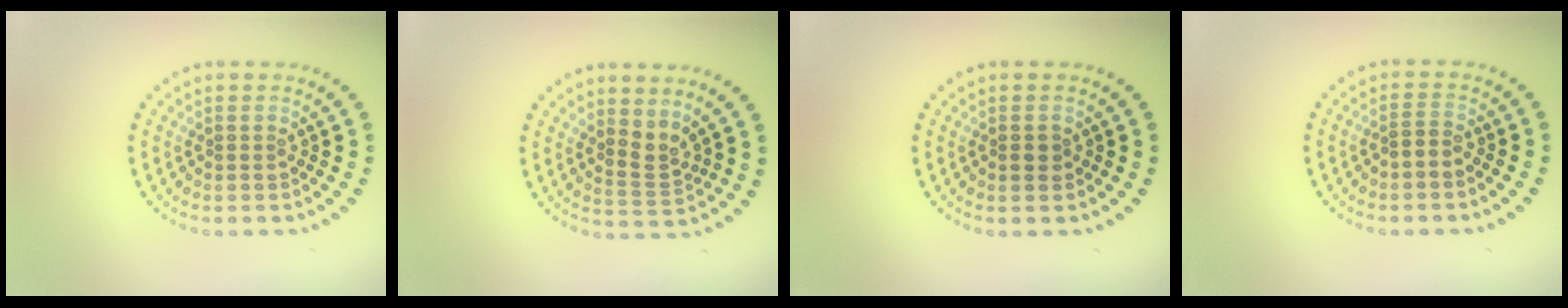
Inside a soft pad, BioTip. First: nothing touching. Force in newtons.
{"total": 2.1, "press": 1.4, "slide": 1.6}
{"total": 0.8, "press": 0.8, "slide": 0.2}
{"total": 1.2, "press": 1.0, "slide": 0.7}